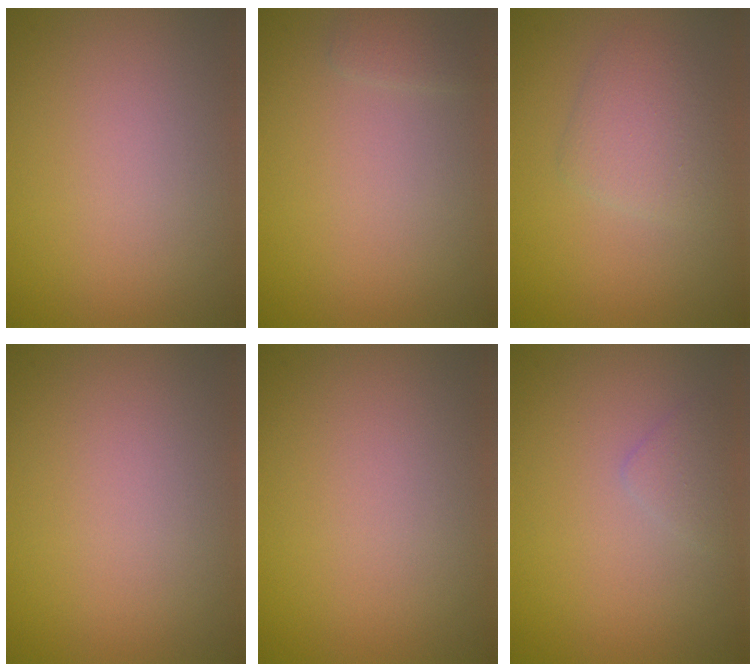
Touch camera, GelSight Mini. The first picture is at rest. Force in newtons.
{"total": 0.9, "press": 0.9, "slide": 0.0}
{"total": 2.7, "press": 2.7, "slide": 0.0}
{"total": 0.0}
{"total": 0.0}
{"total": 1.1, "press": 1.1, "slide": 0.0}